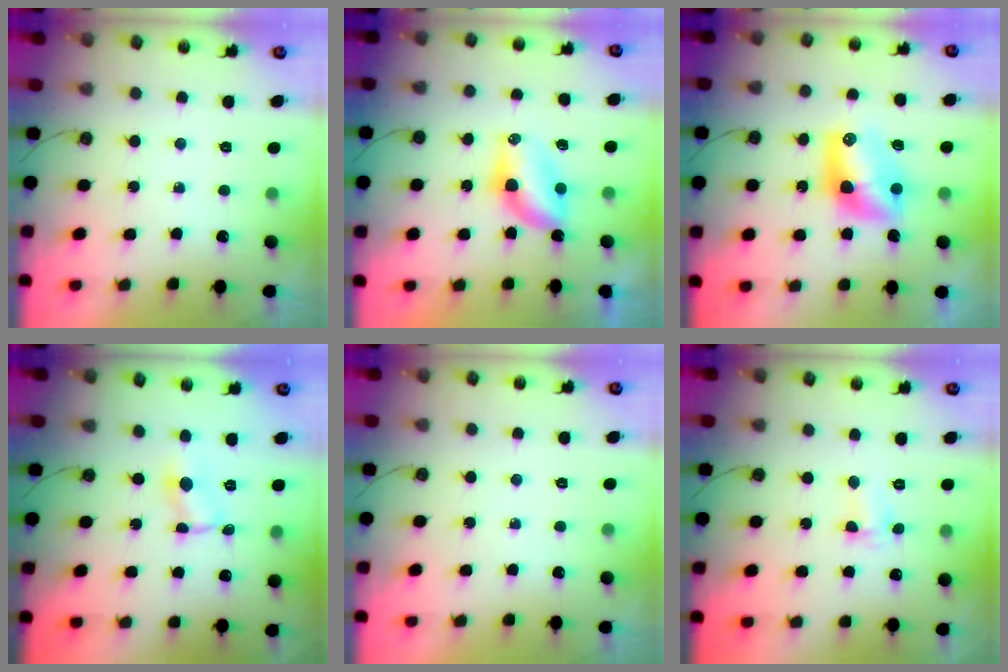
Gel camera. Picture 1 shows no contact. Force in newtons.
{"total": 6.4, "press": 6.4, "slide": 0.3}
{"total": 10.3, "press": 10.3, "slide": 0.7}
{"total": 1.9, "press": 1.9, "slide": 0.2}
{"total": 0.0}
{"total": 1.7, "press": 1.6, "slide": 0.6}